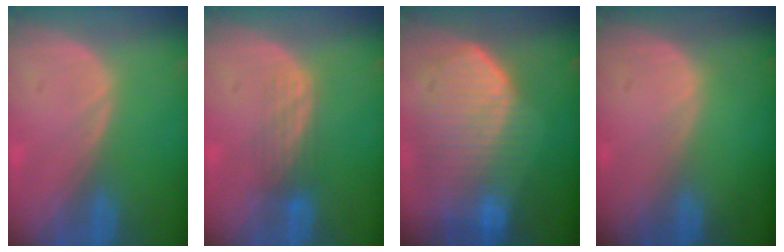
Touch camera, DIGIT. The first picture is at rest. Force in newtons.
{"total": 3.4, "press": 3.0, "slide": 1.7}
{"total": 10.8, "press": 9.5, "slide": 5.2}
{"total": 0.0}